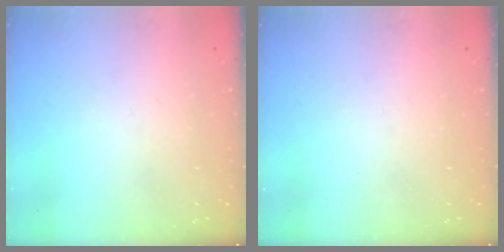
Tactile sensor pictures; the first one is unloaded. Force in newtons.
{"total": 0.0}